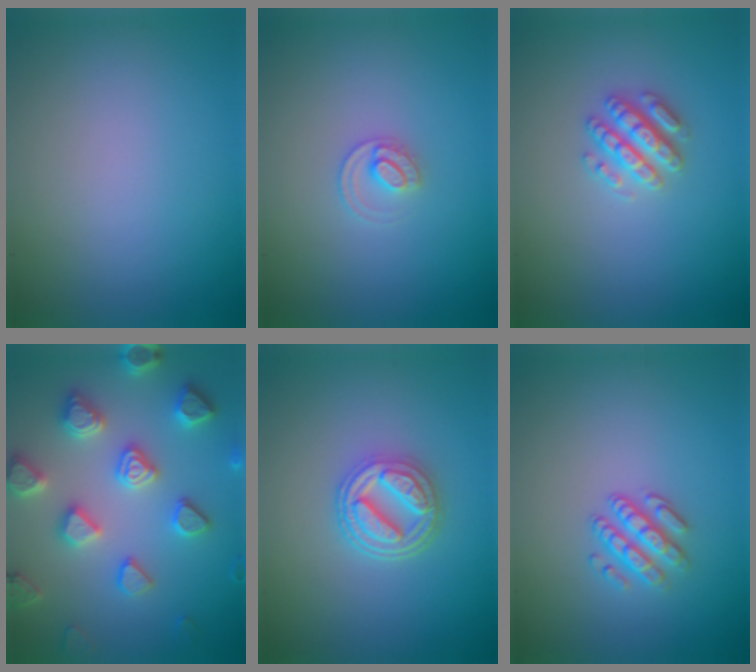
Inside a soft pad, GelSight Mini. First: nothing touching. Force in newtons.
{"total": 1.7, "press": 1.7, "slide": 0.1}
{"total": 2.9, "press": 2.8, "slide": 0.6}
{"total": 5.3, "press": 5.2, "slide": 1.2}
{"total": 4.6, "press": 3.7, "slide": 2.7}
{"total": 2.7, "press": 2.4, "slide": 1.2}